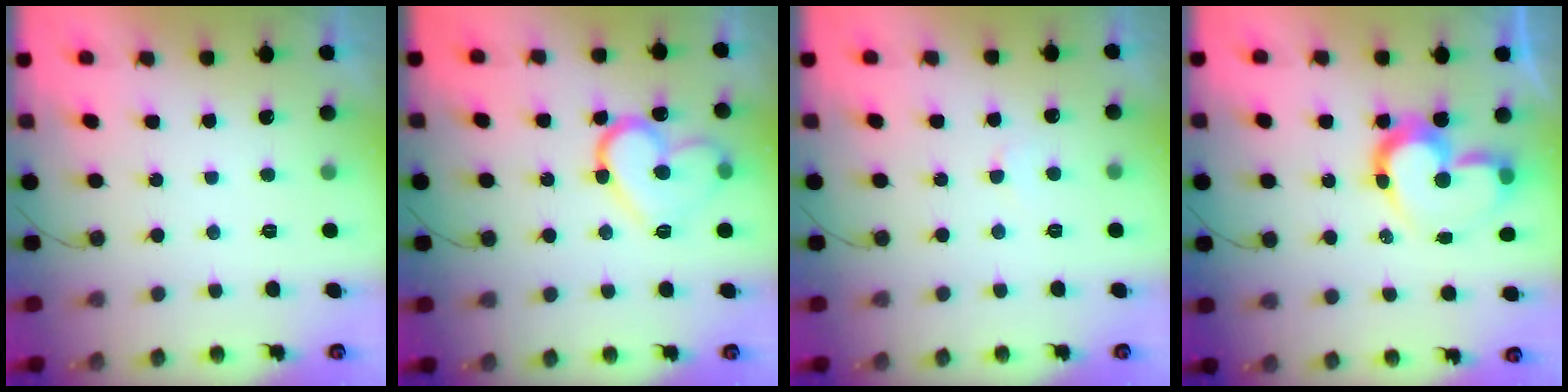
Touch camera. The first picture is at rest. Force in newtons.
{"total": 14.2, "press": 14.1, "slide": 1.4}
{"total": 2.9, "press": 2.9, "slide": 0.3}
{"total": 12.7, "press": 12.6, "slide": 1.5}